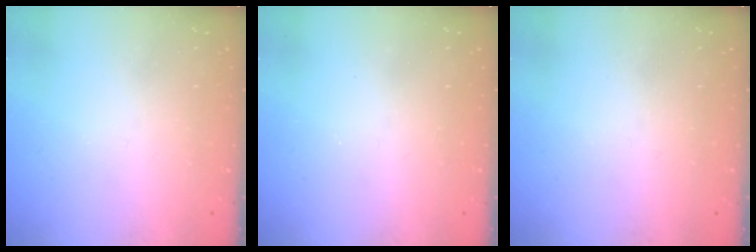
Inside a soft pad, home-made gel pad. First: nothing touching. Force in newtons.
{"total": 2.5, "press": 2.4, "slide": 0.4}
{"total": 2.8, "press": 2.8, "slide": 0.4}